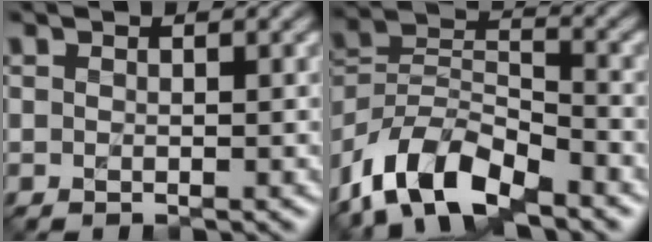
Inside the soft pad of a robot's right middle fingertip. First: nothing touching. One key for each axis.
{"total": 9.4, "fx": -6.7, "fy": 3.8, "fz": 5.4, "tx": -0.096, "ty": -0.001, "tz": -0.141}